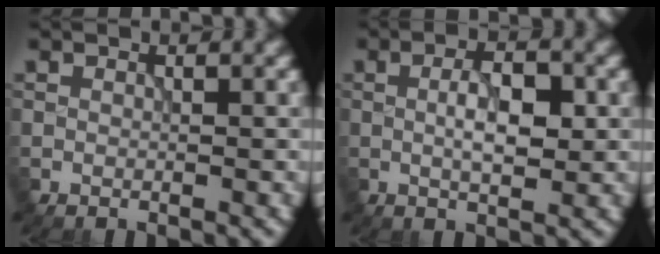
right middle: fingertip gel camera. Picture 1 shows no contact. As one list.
[{"total": 3.9, "force": [0.1, 1.5, 3.6], "torque": [-0.067, 0.002, 0.001]}]